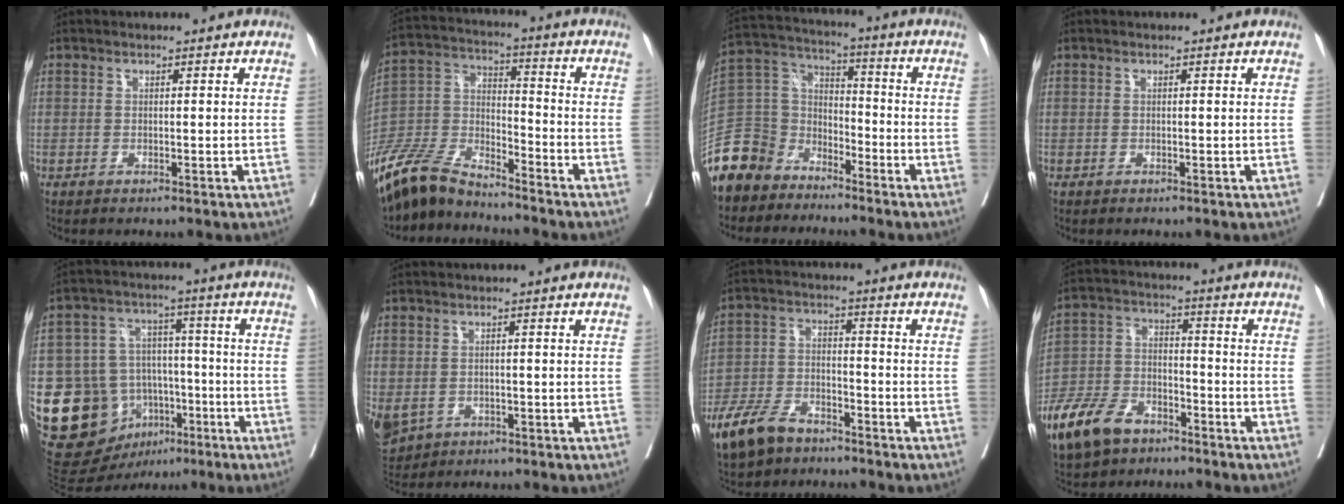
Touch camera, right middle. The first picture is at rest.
{"total": 12.5, "force": [-11.5, 2.9, 4.1], "torque": [-0.088, 0.001, -0.227]}
{"total": 14.4, "force": [-11.4, 8.2, 3.0], "torque": [-0.092, 0.029, -0.222]}
{"total": 0.0}
{"total": 16.0, "force": [-6.0, 13.0, 7.3], "torque": [-0.137, 0.043, -0.080]}
{"total": 10.5, "force": [-4.1, 8.5, 4.7], "torque": [-0.139, -0.007, -0.053]}
{"total": 9.2, "force": [-6.7, 4.2, 4.6], "torque": [-0.103, -0.012, -0.128]}
{"total": 11.1, "force": [-7.5, 5.8, 5.7], "torque": [-0.125, -0.009, -0.143]}